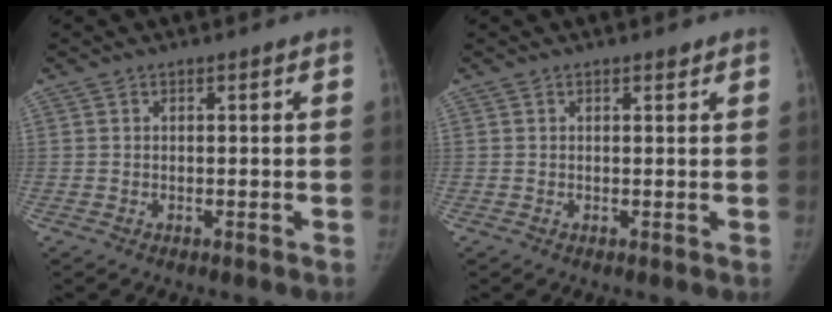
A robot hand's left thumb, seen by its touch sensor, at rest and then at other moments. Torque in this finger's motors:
{"motor_torque": [0.36, -0.20, -0.03, -0.42, 0.04]}